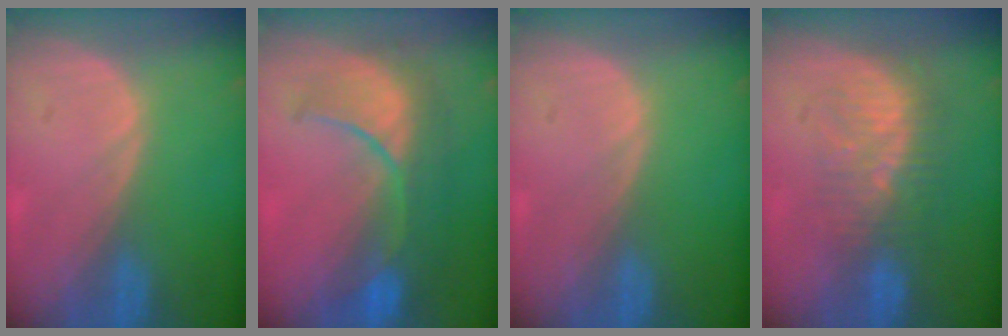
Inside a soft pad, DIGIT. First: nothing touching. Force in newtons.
{"total": 10.3, "press": 9.0, "slide": 5.0}
{"total": 0.0}
{"total": 7.9, "press": 7.4, "slide": 2.6}